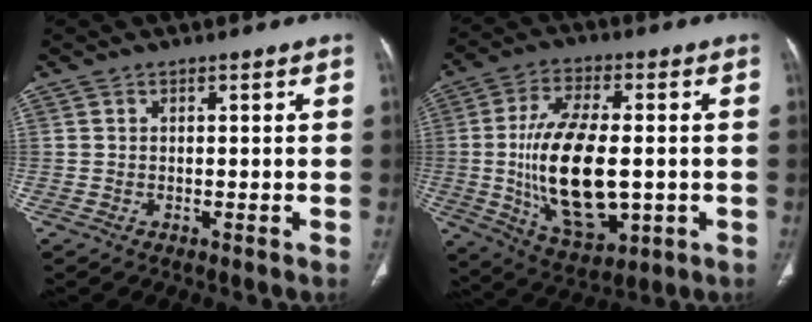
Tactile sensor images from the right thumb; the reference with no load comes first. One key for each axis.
{"total": 19.2, "fx": -1.3, "fy": 9.3, "fz": 16.7, "tx": -0.299, "ty": -0.007, "tz": -0.009}